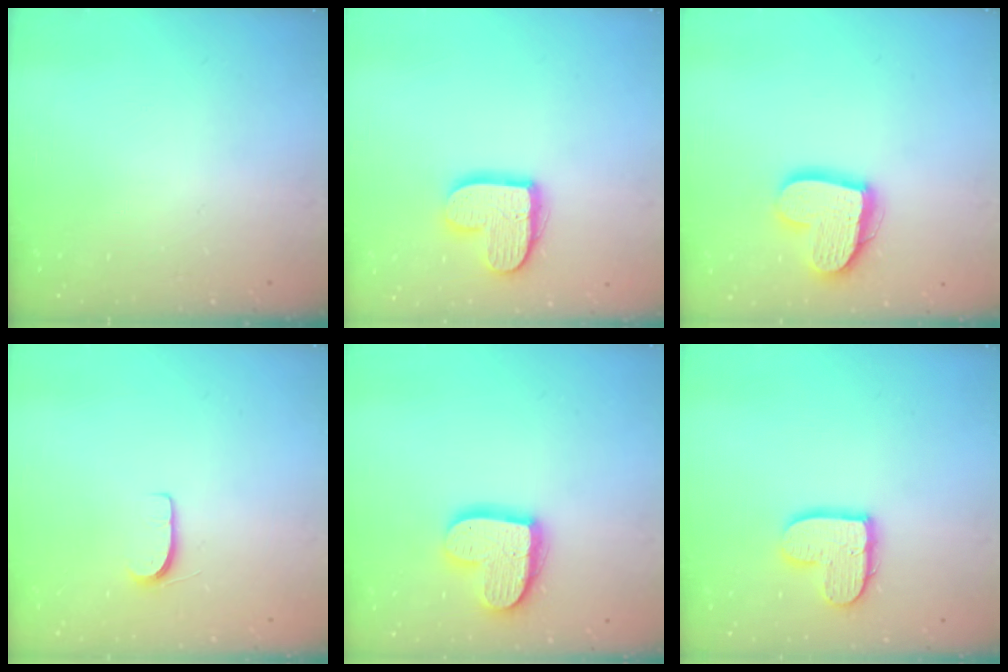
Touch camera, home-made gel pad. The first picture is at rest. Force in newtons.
{"total": 13.7, "press": 13.7, "slide": 0.9}
{"total": 16.4, "press": 16.4, "slide": 1.5}
{"total": 5.2, "press": 5.2, "slide": 0.5}
{"total": 16.2, "press": 16.1, "slide": 1.5}
{"total": 10.8, "press": 10.7, "slide": 0.9}